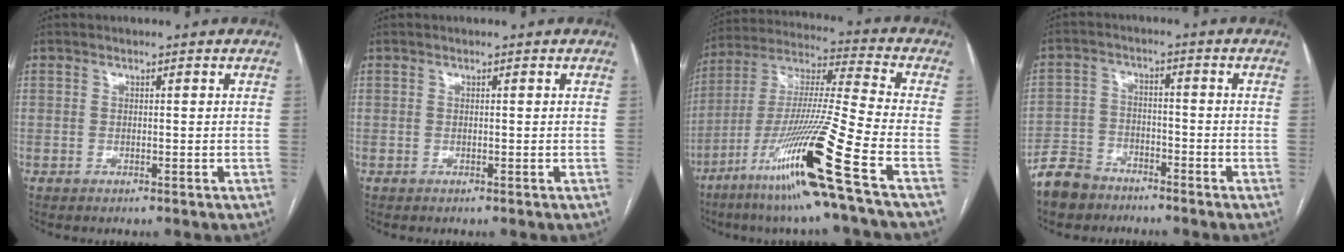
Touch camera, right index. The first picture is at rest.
{"total": 0.0}
{"total": 20.9, "force": [-10.7, -1.8, 17.9], "torque": [-0.356, -0.042, -0.202]}
{"total": 6.5, "force": [-5.4, 3.4, 1.3], "torque": [-0.033, -0.003, -0.107]}